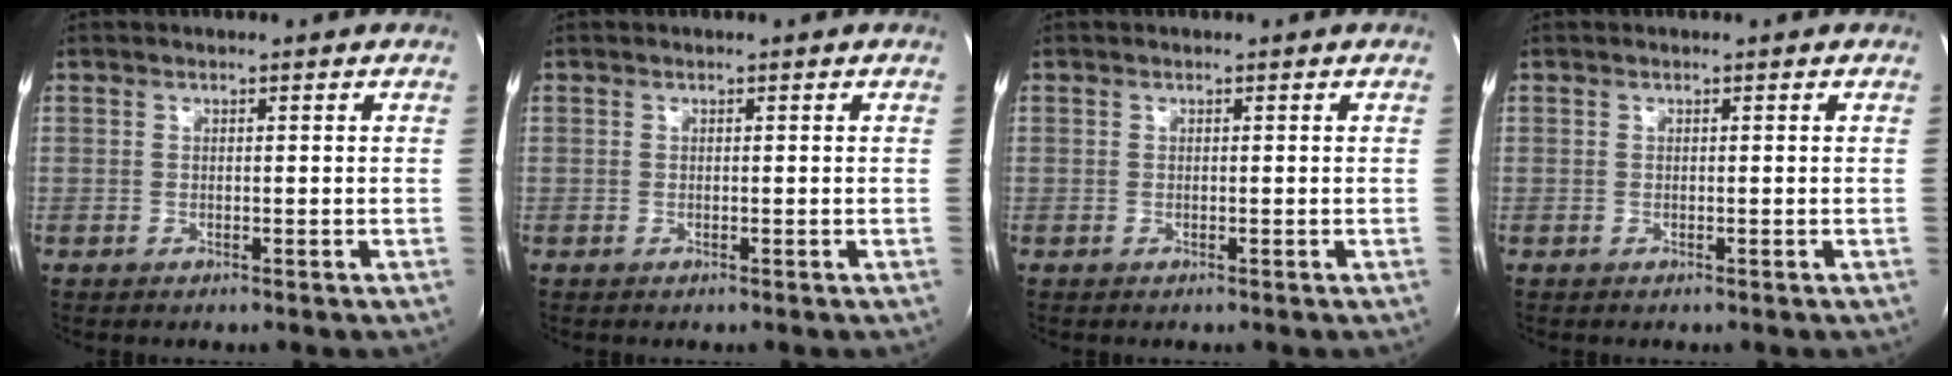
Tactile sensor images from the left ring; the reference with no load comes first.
{"total": 0.0}
{"total": 0.0}
{"total": 0.0}